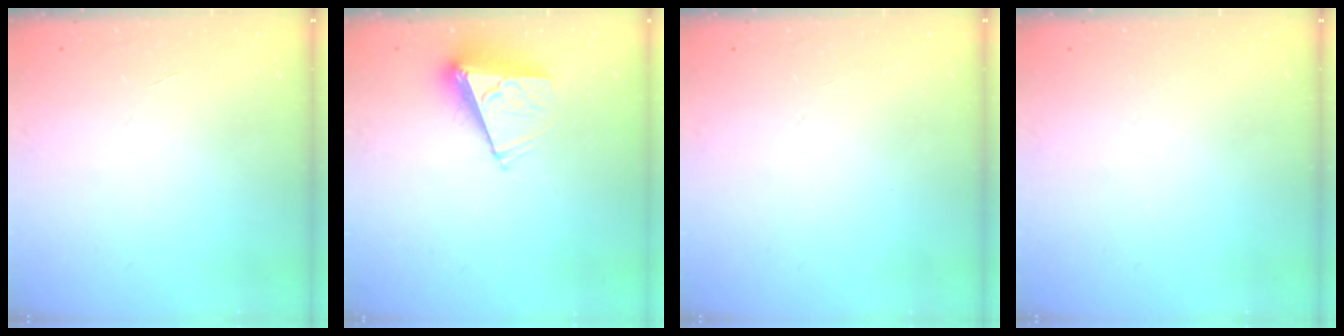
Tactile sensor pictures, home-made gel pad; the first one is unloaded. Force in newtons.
{"total": 9.5, "press": 9.5, "slide": 0.1}
{"total": 0.0}
{"total": 0.0}